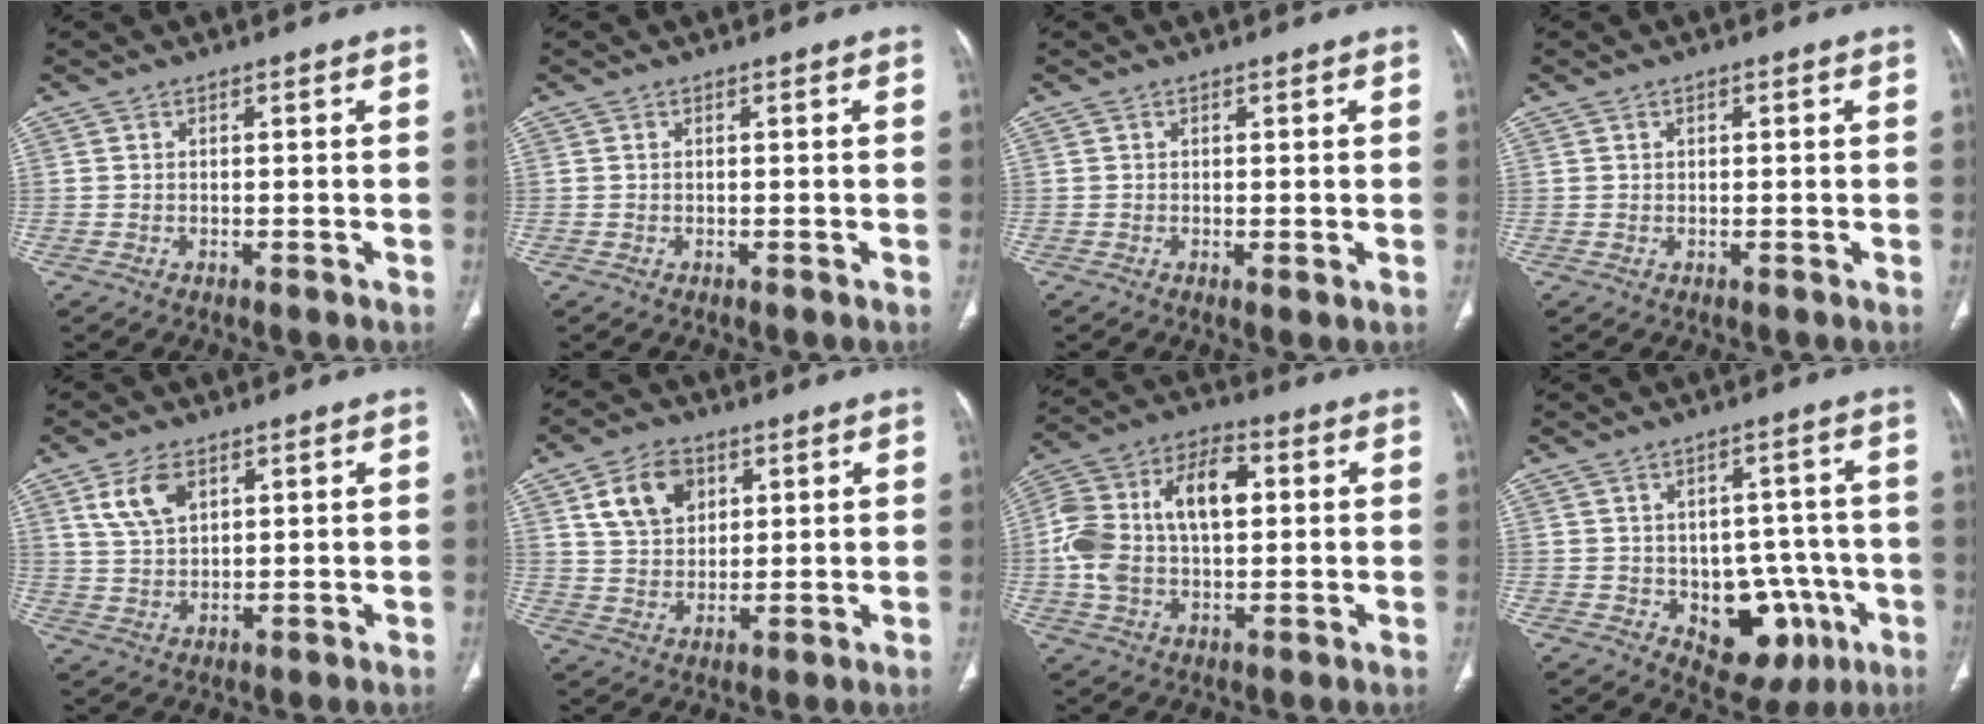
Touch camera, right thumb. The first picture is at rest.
{"total": 0.0}
{"total": 0.9, "force": [0.0, 0.3, 0.8], "torque": [-0.018, -0.006, -0.001]}
{"total": 0.7, "force": [0.3, 0.5, 0.4], "torque": [-0.003, 0.000, 0.004]}
{"total": 6.9, "force": [3.3, 4.0, 4.6], "torque": [-0.083, -0.010, 0.071]}
{"total": 9.7, "force": [4.1, 6.9, 5.5], "torque": [-0.074, -0.011, 0.079]}
{"total": 16.6, "force": [1.8, 9.8, 13.3], "torque": [-0.254, 0.033, 0.028]}
{"total": 12.5, "force": [-3.8, 8.6, 8.3], "torque": [-0.058, 0.022, -0.034]}